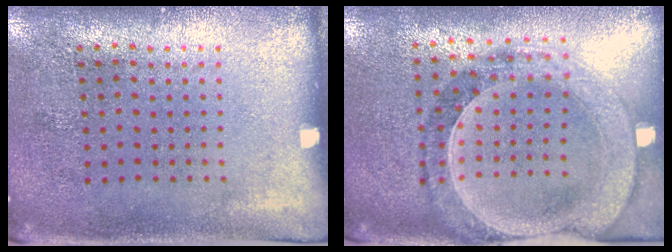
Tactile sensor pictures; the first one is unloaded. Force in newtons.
{"total": 1.4, "press": 1.4, "slide": 0.2}